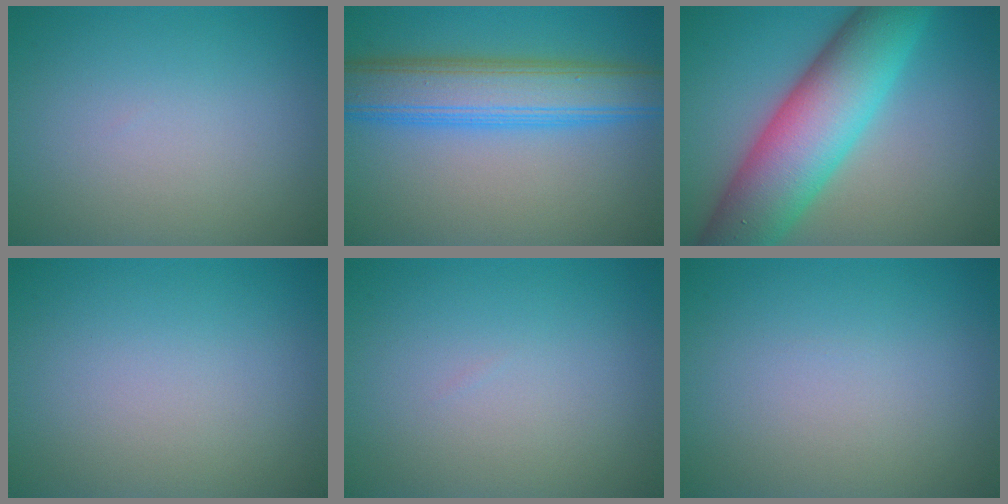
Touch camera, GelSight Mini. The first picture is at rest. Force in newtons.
{"total": 7.5, "press": 7.5, "slide": 0.1}
{"total": 11.3, "press": 11.3, "slide": 0.1}
{"total": 0.0}
{"total": 0.0}
{"total": 0.0}